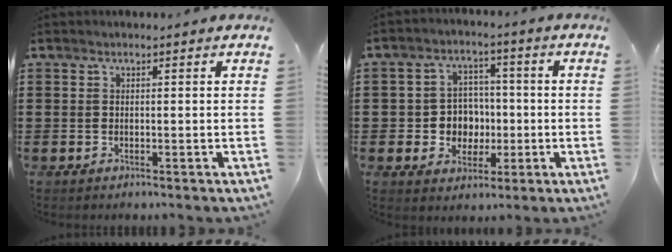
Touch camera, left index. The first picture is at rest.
{"total": 6.0, "force": [-0.4, 5.6, 2.0], "torque": [-0.051, 0.014, -0.009]}